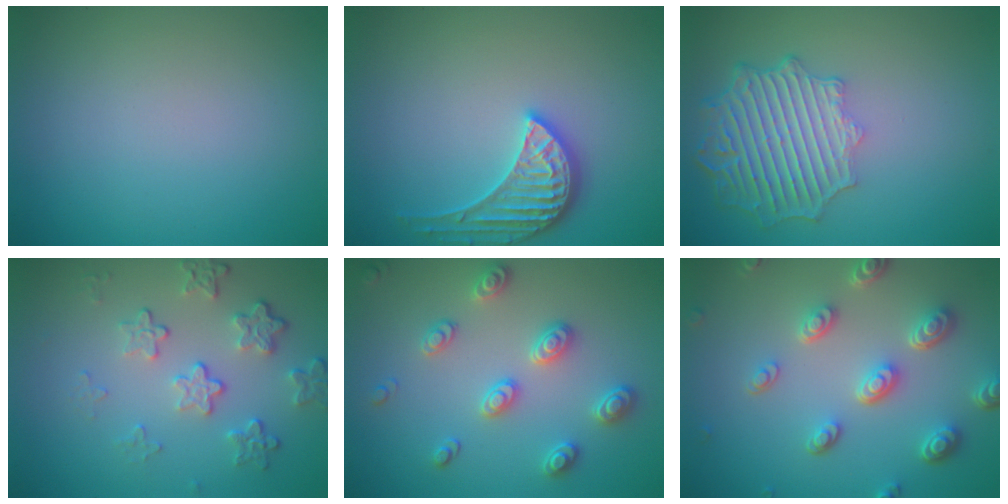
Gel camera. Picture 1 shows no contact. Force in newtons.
{"total": 3.4, "press": 3.3, "slide": 0.6}
{"total": 6.5, "press": 4.9, "slide": 4.1}
{"total": 4.2, "press": 3.1, "slide": 2.9}
{"total": 3.0, "press": 2.9, "slide": 0.6}
{"total": 5.3, "press": 3.9, "slide": 3.6}